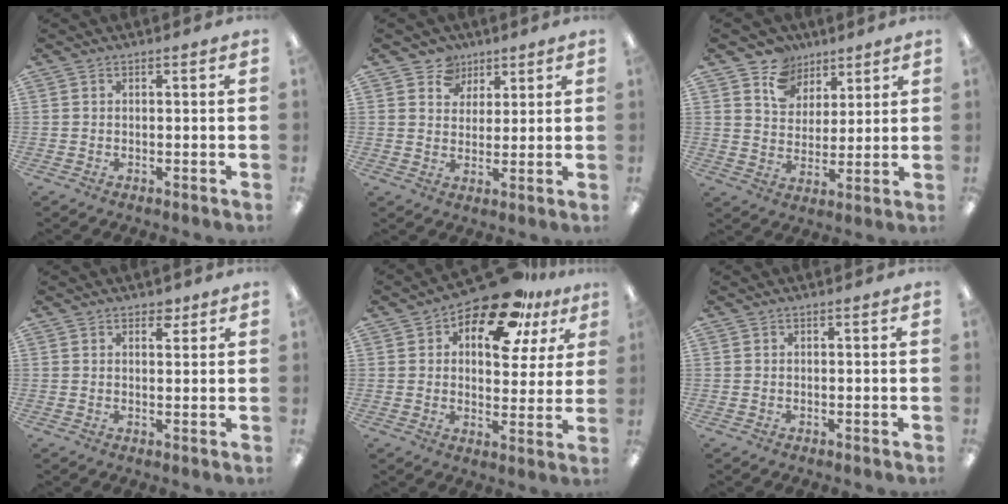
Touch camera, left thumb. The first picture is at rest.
{"total": 6.7, "force": [4.2, 5.2, 0.8], "torque": [-0.019, -0.018, 0.077]}
{"total": 9.8, "force": [6.4, 7.1, 1.8], "torque": [-0.042, -0.039, 0.123]}
{"total": 2.6, "force": [2.0, 1.4, 1.0], "torque": [0.003, -0.008, 0.031]}
{"total": 15.6, "force": [10.5, 7.2, 9.1], "torque": [-0.128, -0.057, 0.178]}
{"total": 0.0}